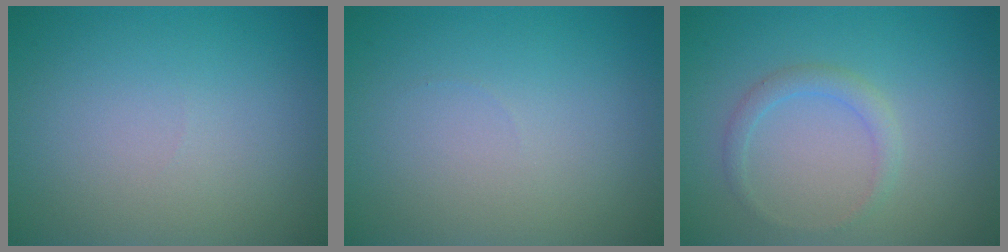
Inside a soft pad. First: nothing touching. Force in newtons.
{"total": 0.0}
{"total": 1.6, "press": 1.6, "slide": 0.2}